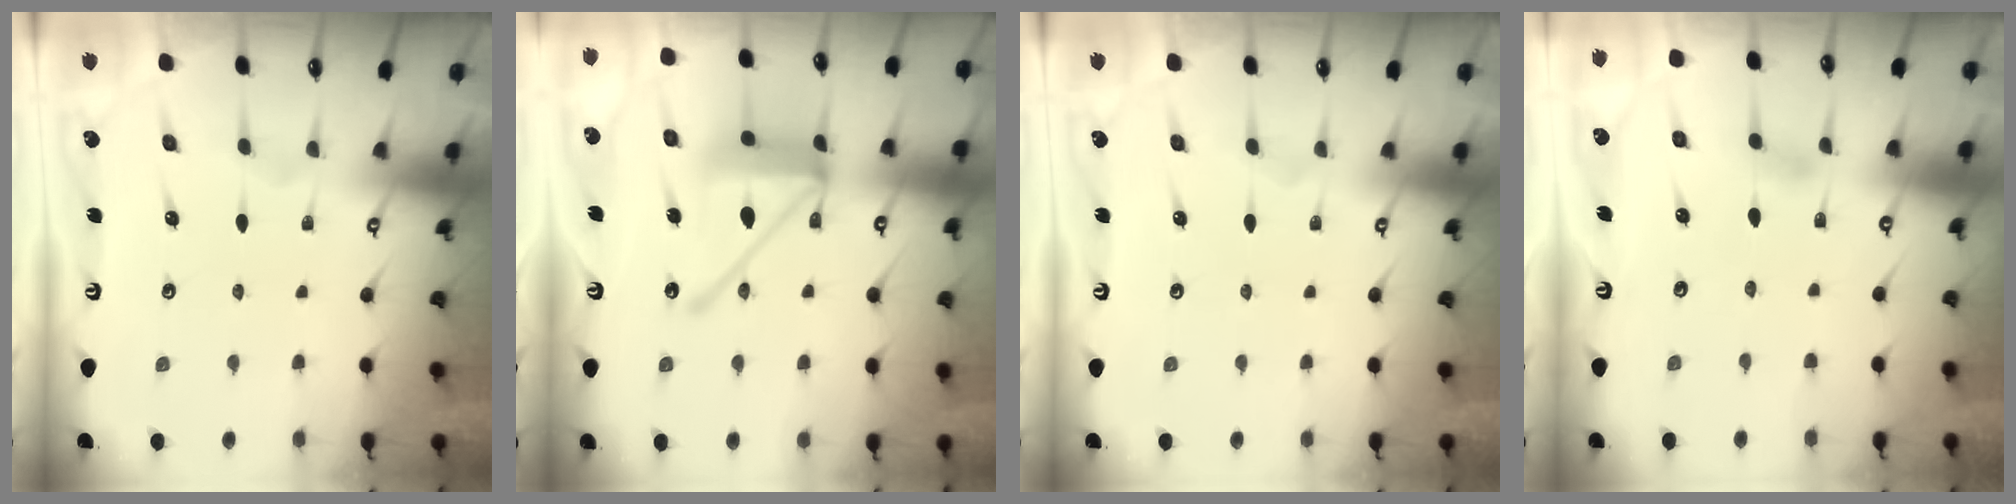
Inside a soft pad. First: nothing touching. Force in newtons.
{"total": 15.2, "press": 15.1, "slide": 1.5}
{"total": 0.0}
{"total": 2.9, "press": 2.9, "slide": 0.4}